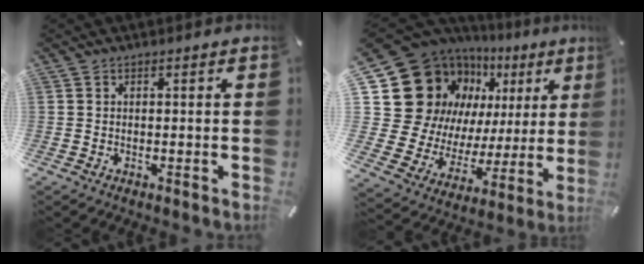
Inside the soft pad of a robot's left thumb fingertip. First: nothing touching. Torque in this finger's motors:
{"motor_torque": [0.93, 0.79, 1.21, -0.68, 0.27]}